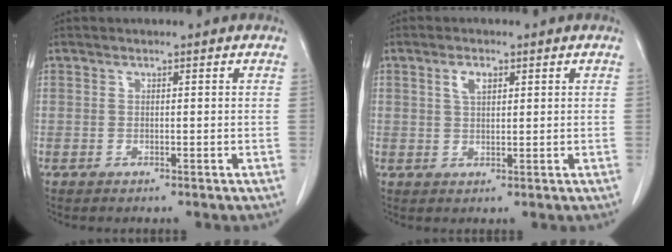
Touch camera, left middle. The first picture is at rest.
{"total": 2.5, "force": [1.2, 1.1, 1.9], "torque": [-0.039, 0.003, 0.024]}